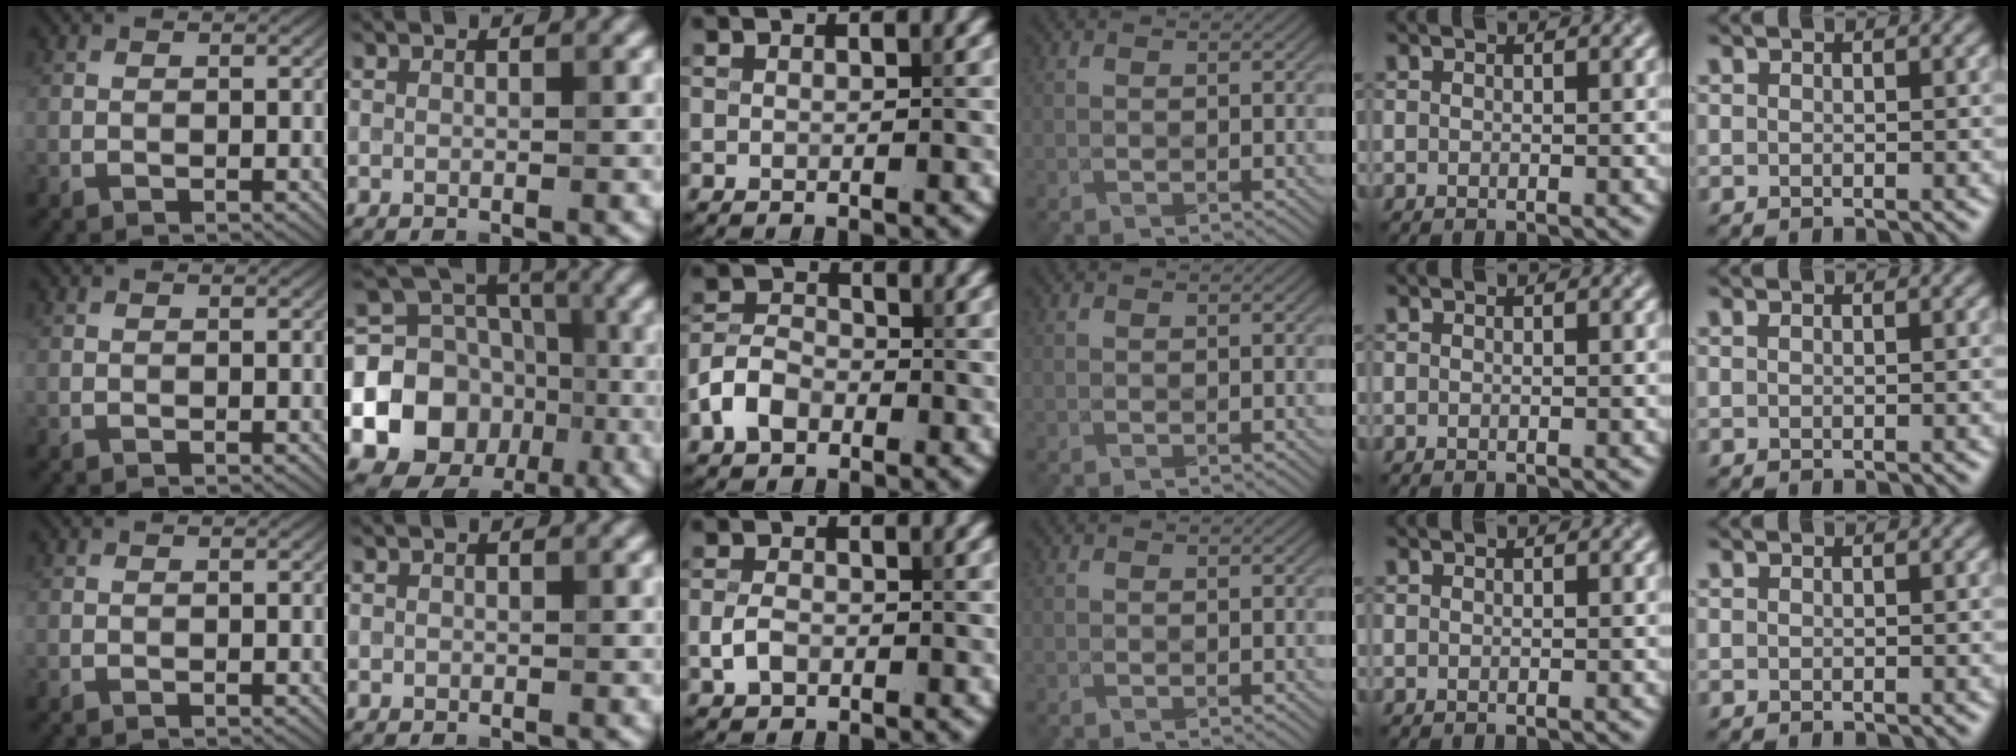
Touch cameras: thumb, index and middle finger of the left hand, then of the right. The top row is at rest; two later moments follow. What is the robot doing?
{"motion": "fold", "object": "envelope"}